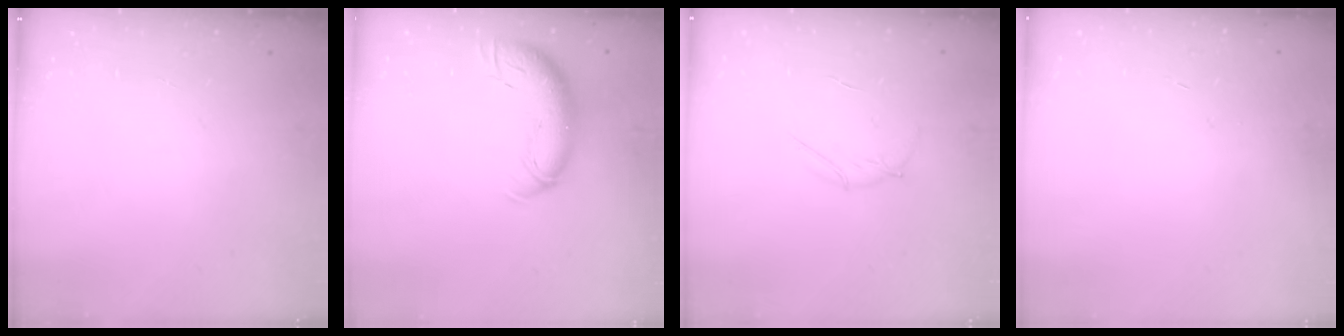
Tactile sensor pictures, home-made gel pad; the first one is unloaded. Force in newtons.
{"total": 12.1, "press": 11.7, "slide": 3.1}
{"total": 4.1, "press": 4.0, "slide": 1.0}
{"total": 0.6, "press": 0.5, "slide": 0.2}